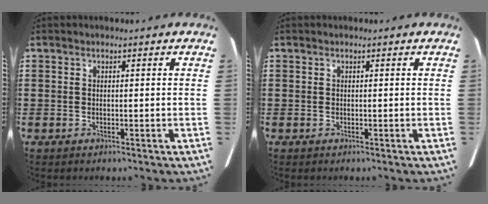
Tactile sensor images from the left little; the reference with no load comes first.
{"total": 0.0}